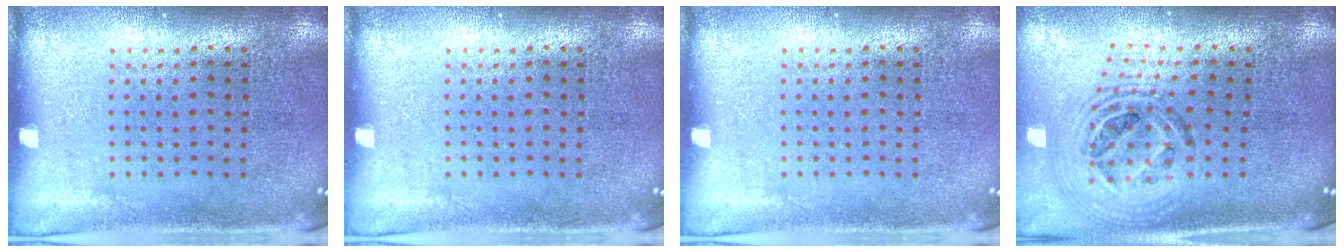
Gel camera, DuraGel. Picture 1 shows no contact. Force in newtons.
{"total": 0.0}
{"total": 0.0}
{"total": 1.6, "press": 1.4, "slide": 0.8}